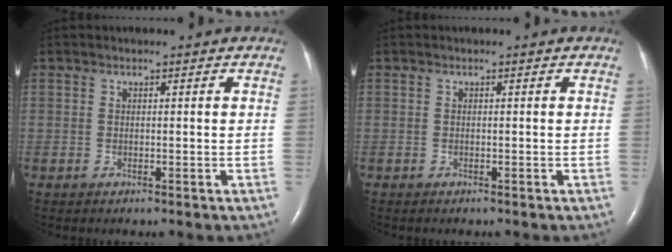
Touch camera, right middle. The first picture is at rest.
{"total": 0.0}